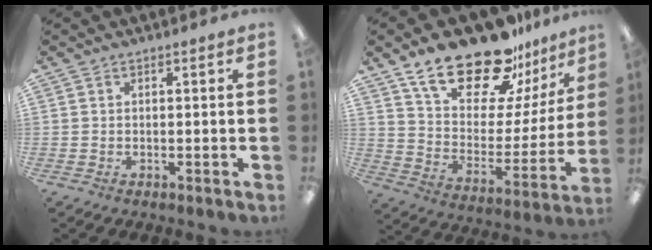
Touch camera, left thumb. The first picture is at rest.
{"total": 22.9, "force": [17.9, 8.7, 11.4], "torque": [-0.186, -0.122, 0.311]}